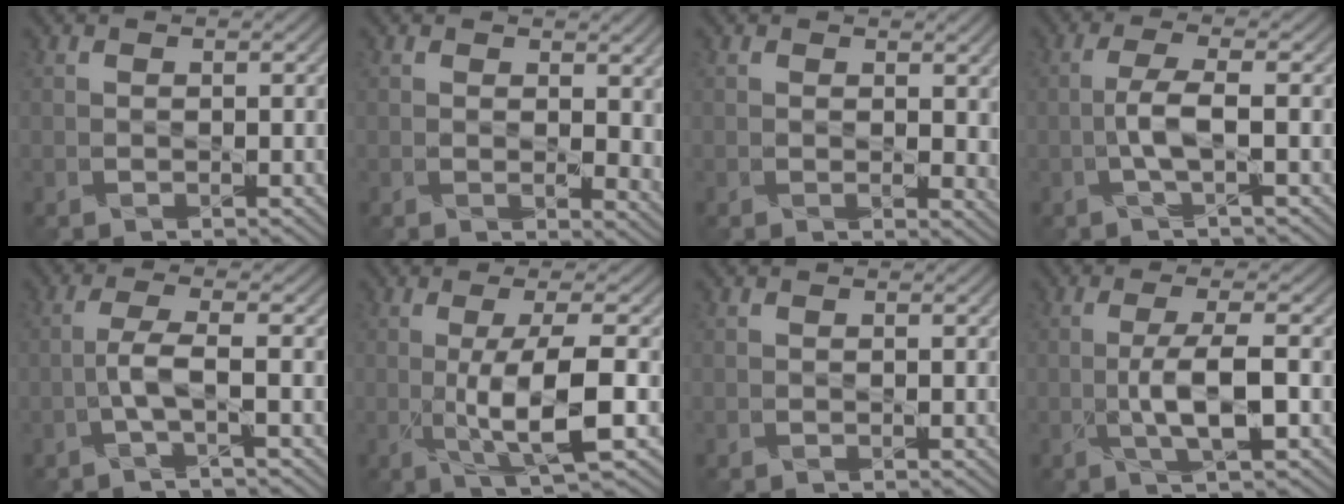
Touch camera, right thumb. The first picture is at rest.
{"total": 5.9, "force": [1.1, 3.7, 4.4], "torque": [-0.079, -0.013, 0.030]}
{"total": 4.0, "force": [0.7, 2.5, 3.0], "torque": [-0.054, -0.009, 0.015]}
{"total": 2.6, "force": [-0.9, -0.6, 2.3], "torque": [-0.055, 0.009, -0.019]}
{"total": 2.6, "force": [-1.2, -0.8, 2.2], "torque": [-0.051, 0.013, -0.030]}
{"total": 6.3, "force": [-1.1, 0.6, 6.2], "torque": [-0.115, 0.001, -0.014]}
{"total": 0.0}
{"total": 4.0, "force": [-1.0, 0.1, 3.8], "torque": [-0.078, 0.005, -0.015]}